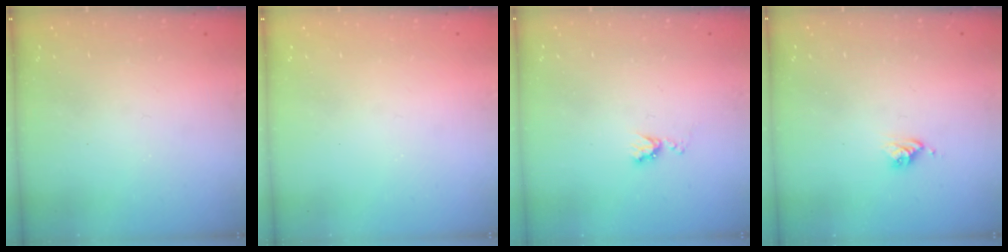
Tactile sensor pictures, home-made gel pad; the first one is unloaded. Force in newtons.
{"total": 0.0}
{"total": 5.1, "press": 5.1, "slide": 0.5}
{"total": 3.7, "press": 3.7, "slide": 0.6}